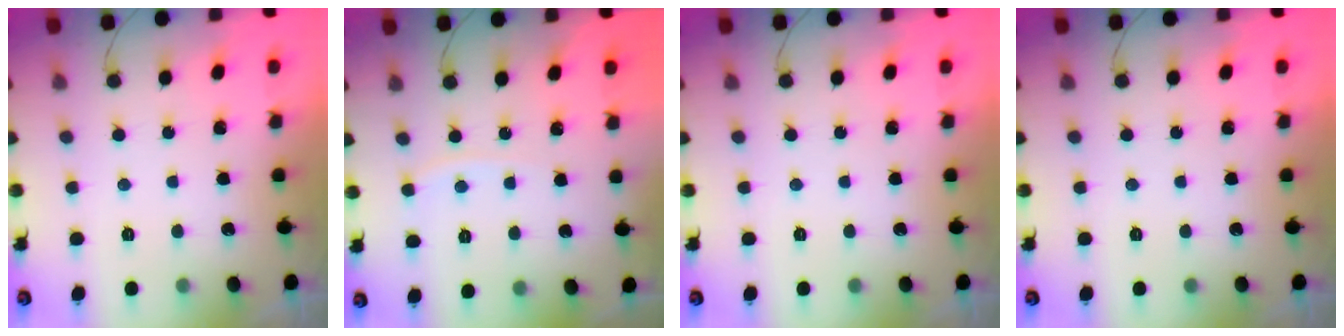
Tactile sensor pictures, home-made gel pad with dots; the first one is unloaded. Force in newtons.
{"total": 4.0, "press": 3.9, "slide": 0.6}
{"total": 0.0}
{"total": 0.0}